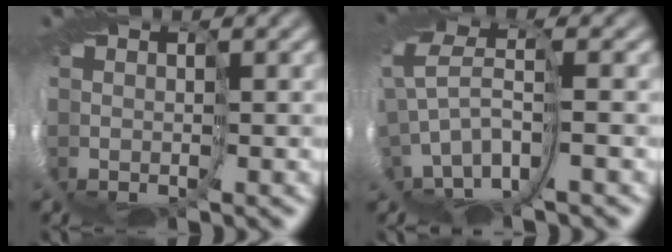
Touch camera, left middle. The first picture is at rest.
{"total": 5.0, "force": [-1.1, 1.7, 4.6], "torque": [-0.104, 0.005, -0.045]}